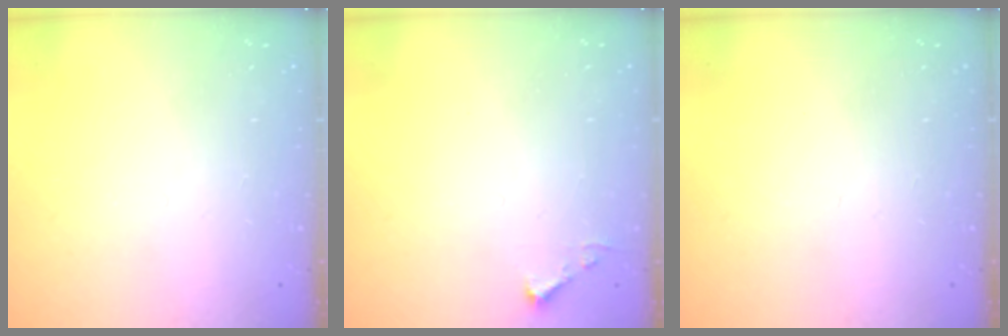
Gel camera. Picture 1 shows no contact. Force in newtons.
{"total": 3.5, "press": 3.5, "slide": 0.4}
{"total": 0.0}